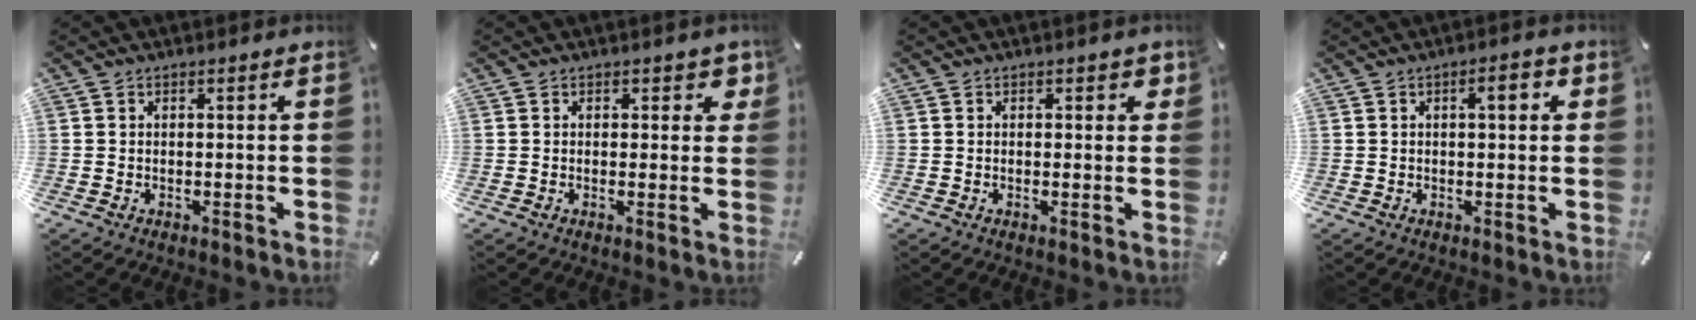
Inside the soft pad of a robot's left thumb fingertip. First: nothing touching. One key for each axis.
{"total": 2.8, "fx": 1.2, "fy": 1.7, "fz": 1.8, "tx": -0.008, "ty": -0.006, "tz": 0.013}
{"total": 1.5, "fx": 0.3, "fy": 0.9, "fz": 1.1, "tx": -0.005, "ty": -0.002, "tz": 0.001}
{"total": 4.4, "fx": 1.3, "fy": 1.4, "fz": 4.0, "tx": -0.056, "ty": -0.001, "tz": 0.013}